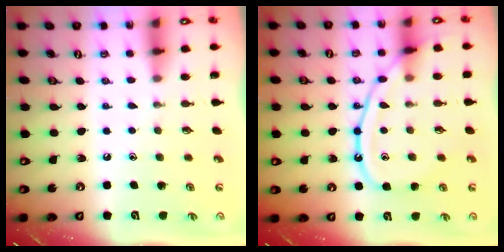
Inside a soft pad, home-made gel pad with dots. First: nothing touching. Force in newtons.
{"total": 13.8, "press": 13.7, "slide": 1.3}